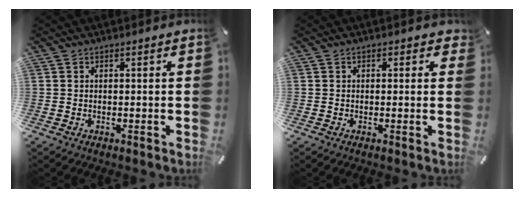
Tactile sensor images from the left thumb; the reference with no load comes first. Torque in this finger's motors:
{"motor_torque": [0.20, -0.19, 0.08, 0.08, -0.01]}